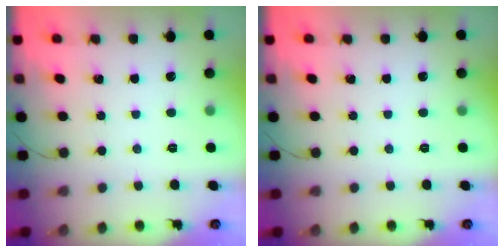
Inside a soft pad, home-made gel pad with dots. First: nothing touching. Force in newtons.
{"total": 0.0}